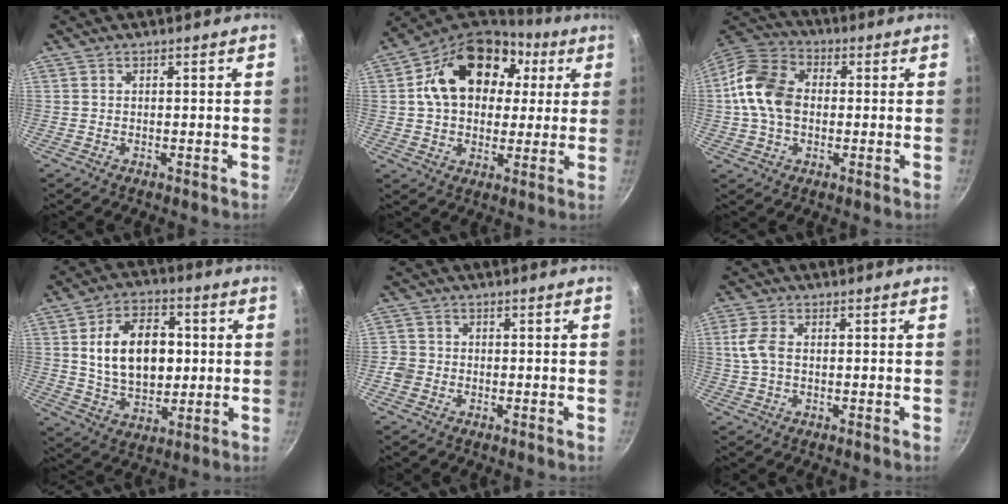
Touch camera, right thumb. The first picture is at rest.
{"total": 21.0, "force": [5.0, 15.1, 13.6], "torque": [-0.215, 0.025, 0.074]}
{"total": 13.4, "force": [0.2, 9.7, 9.2], "torque": [-0.156, 0.024, -0.013]}
{"total": 16.1, "force": [2.0, 10.7, 11.9], "torque": [-0.166, 0.001, 0.036]}
{"total": 3.1, "force": [-1.2, 2.7, 0.9], "torque": [-0.009, 0.015, -0.025]}
{"total": 5.3, "force": [0.5, 3.3, 4.1], "torque": [-0.091, 0.007, 0.005]}